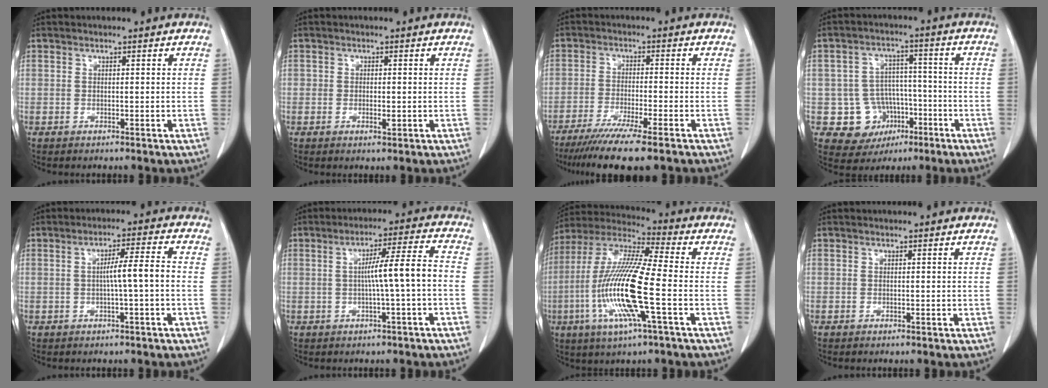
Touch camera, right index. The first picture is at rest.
{"total": 1.5, "force": [-0.3, 0.7, 1.2], "torque": [-0.018, -0.002, -0.003]}
{"total": 10.9, "force": [-8.3, -0.1, 7.1], "torque": [-0.108, -0.028, -0.130]}
{"total": 8.8, "force": [-2.9, 8.0, 2.1], "torque": [-0.029, 0.021, -0.031]}
{"total": 4.9, "force": [-0.7, -0.3, 4.8], "torque": [-0.078, 0.011, -0.011]}
{"total": 7.2, "force": [-1.0, -0.7, 7.1], "torque": [-0.114, 0.016, -0.013]}
{"total": 16.8, "force": [-4.0, 1.0, 16.3], "torque": [-0.344, -0.013, -0.086]}
{"total": 0.0}